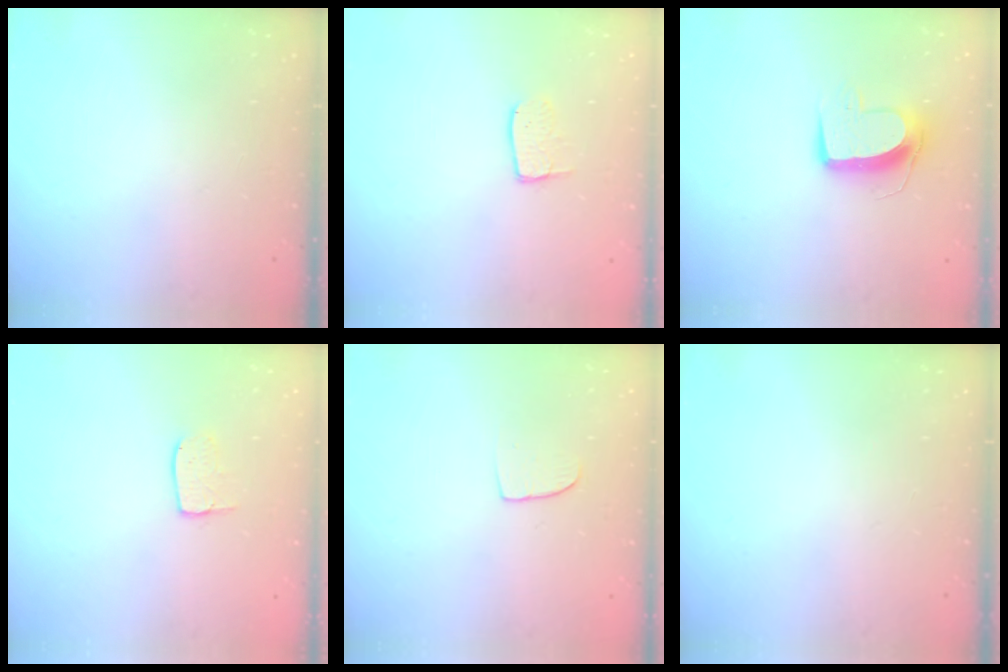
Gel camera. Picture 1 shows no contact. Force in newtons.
{"total": 4.2, "press": 4.2, "slide": 0.3}
{"total": 10.8, "press": 10.7, "slide": 0.7}
{"total": 5.6, "press": 5.6, "slide": 0.3}
{"total": 6.4, "press": 6.4, "slide": 0.5}
{"total": 0.0}